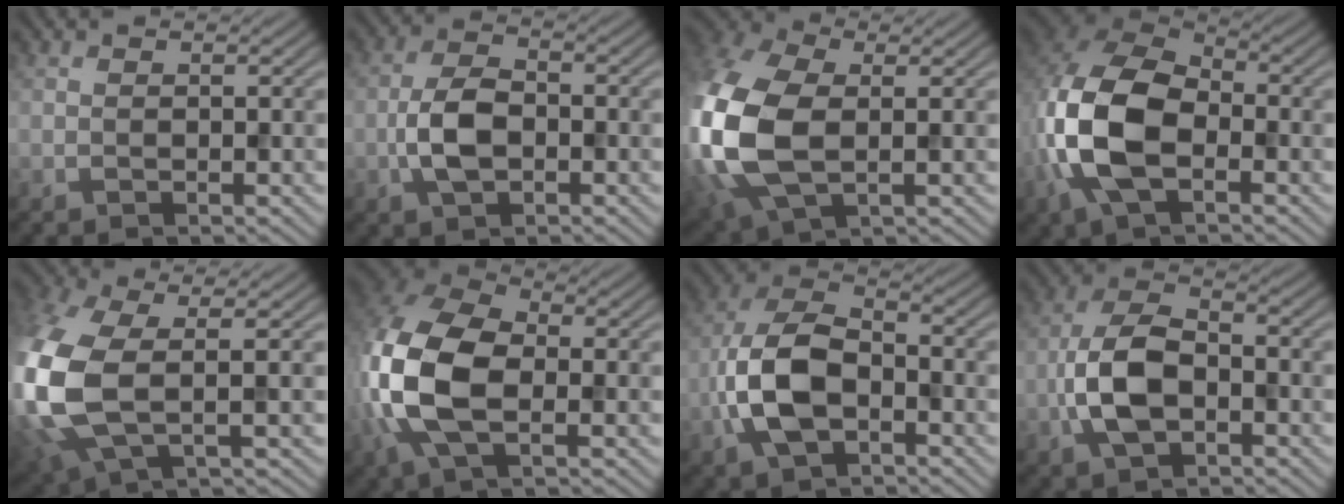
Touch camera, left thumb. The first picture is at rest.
{"total": 5.5, "force": [-1.7, 3.1, 4.2], "torque": [-0.094, 0.000, -0.039]}
{"total": 16.0, "force": [-0.7, 10.2, 12.2], "torque": [-0.333, -0.026, -0.007]}
{"total": 12.6, "force": [-2.6, 7.6, 9.7], "torque": [-0.241, -0.009, -0.062]}
{"total": 12.9, "force": [-0.2, 7.1, 10.9], "torque": [-0.315, -0.020, 0.005]}
{"total": 13.3, "force": [-1.9, 7.6, 10.8], "torque": [-0.281, -0.001, -0.050]}
{"total": 10.0, "force": [-3.3, 5.5, 7.7], "torque": [-0.174, 0.004, -0.074]}
{"total": 8.3, "force": [-2.6, 4.6, 6.4], "torque": [-0.142, 0.006, -0.061]}